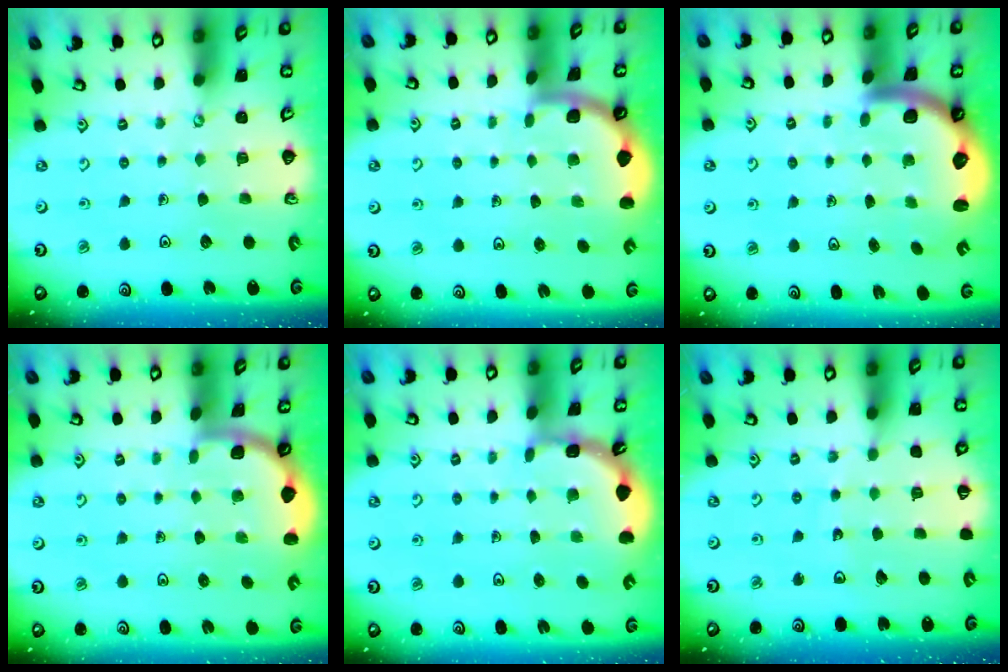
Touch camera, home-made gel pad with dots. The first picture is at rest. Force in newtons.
{"total": 1.7, "press": 1.7, "slide": 0.0}
{"total": 3.2, "press": 3.1, "slide": 0.5}
{"total": 1.8, "press": 1.8, "slide": 0.1}
{"total": 2.3, "press": 2.3, "slide": 0.1}
{"total": 3.5, "press": 3.4, "slide": 0.6}